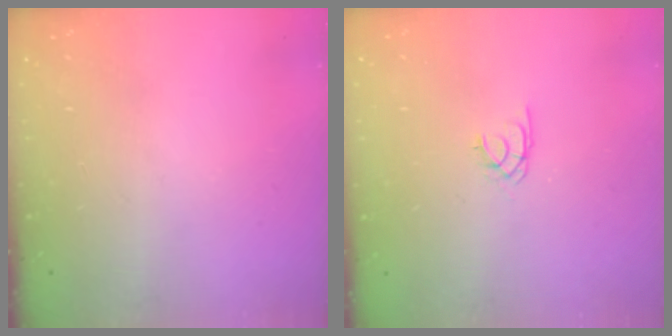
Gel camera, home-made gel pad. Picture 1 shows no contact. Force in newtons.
{"total": 1.8, "press": 1.8, "slide": 0.3}